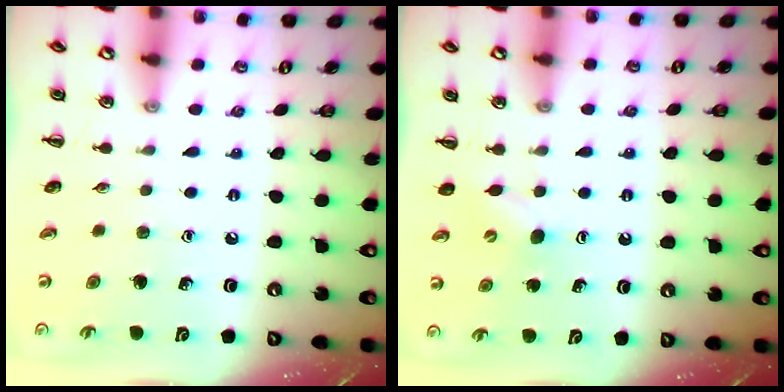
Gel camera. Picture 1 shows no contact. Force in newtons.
{"total": 3.5, "press": 3.4, "slide": 1.0}